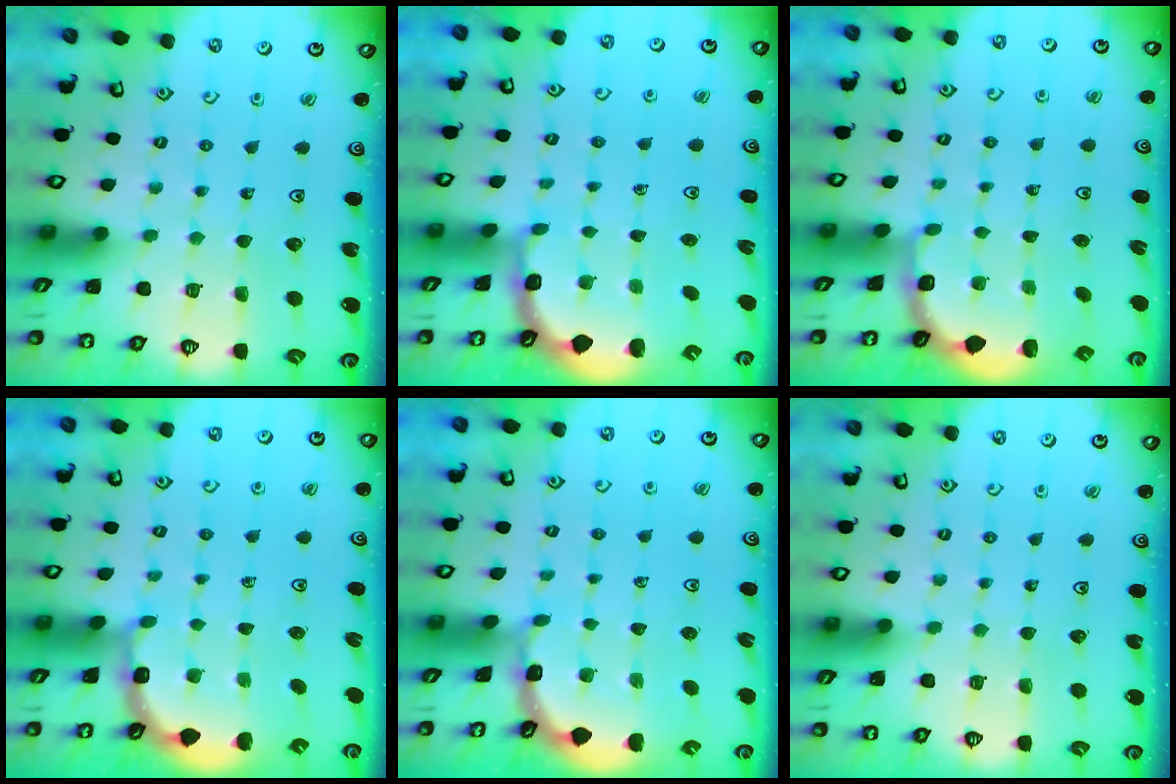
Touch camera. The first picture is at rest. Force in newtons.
{"total": 1.7, "press": 1.6, "slide": 0.5}
{"total": 1.8, "press": 1.6, "slide": 0.7}
{"total": 1.9, "press": 1.9, "slide": 0.3}
{"total": 1.0, "press": 1.0, "slide": 0.2}
{"total": 0.0}